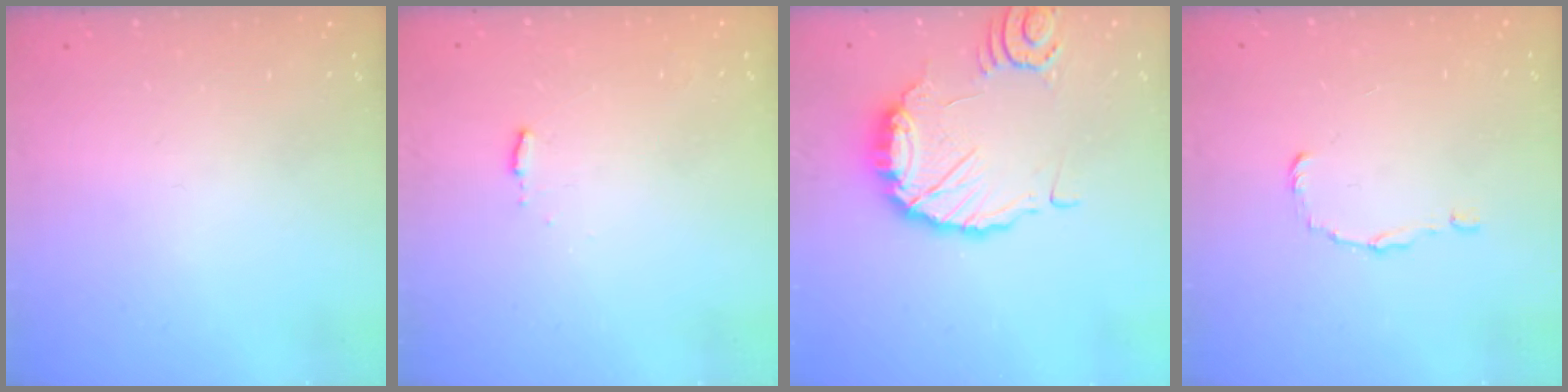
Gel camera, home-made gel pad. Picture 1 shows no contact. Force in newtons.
{"total": 4.3, "press": 4.3, "slide": 0.4}
{"total": 11.9, "press": 11.8, "slide": 1.3}
{"total": 1.0, "press": 1.0, "slide": 0.0}